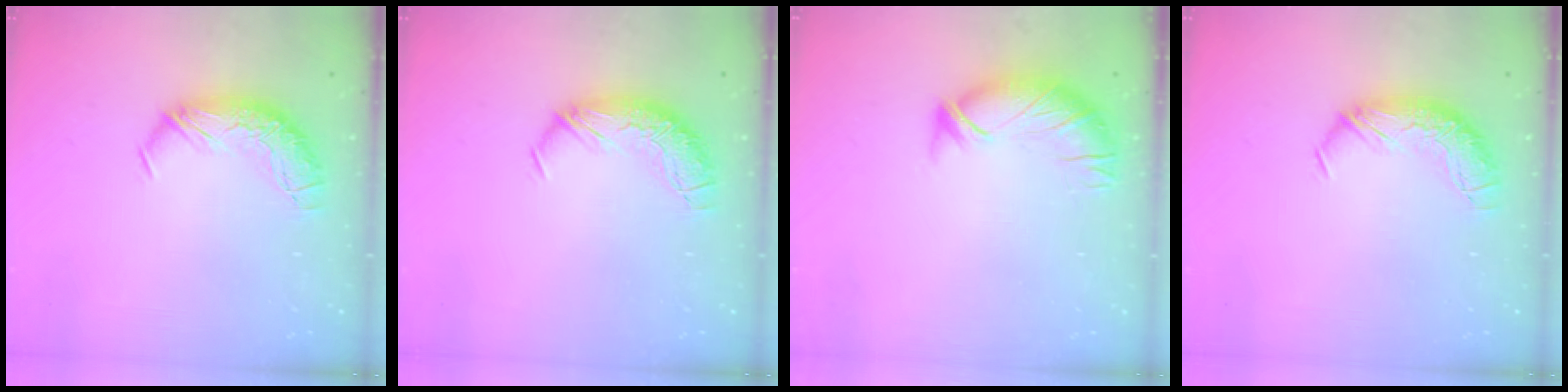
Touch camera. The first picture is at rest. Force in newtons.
{"total": 0.0}
{"total": 2.9, "press": 2.6, "slide": 1.4}
{"total": 0.0}